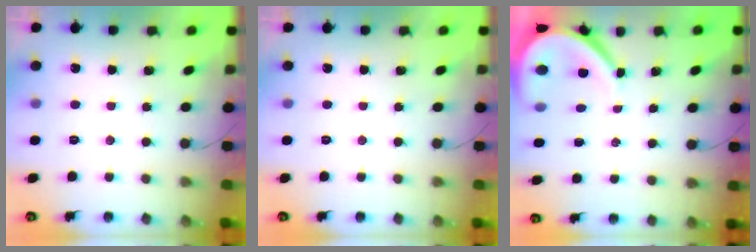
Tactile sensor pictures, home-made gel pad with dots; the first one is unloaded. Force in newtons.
{"total": 0.0}
{"total": 6.6, "press": 6.5, "slide": 1.1}